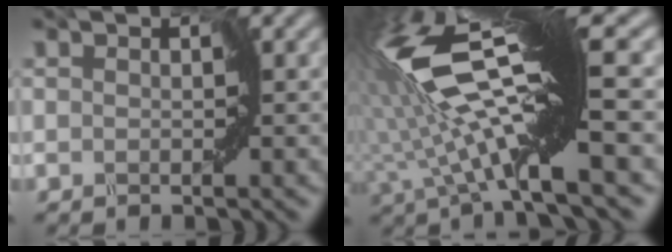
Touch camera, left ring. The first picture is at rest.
{"total": 11.7, "force": [0.5, 1.9, 11.6], "torque": [-0.237, 0.015, 0.011]}